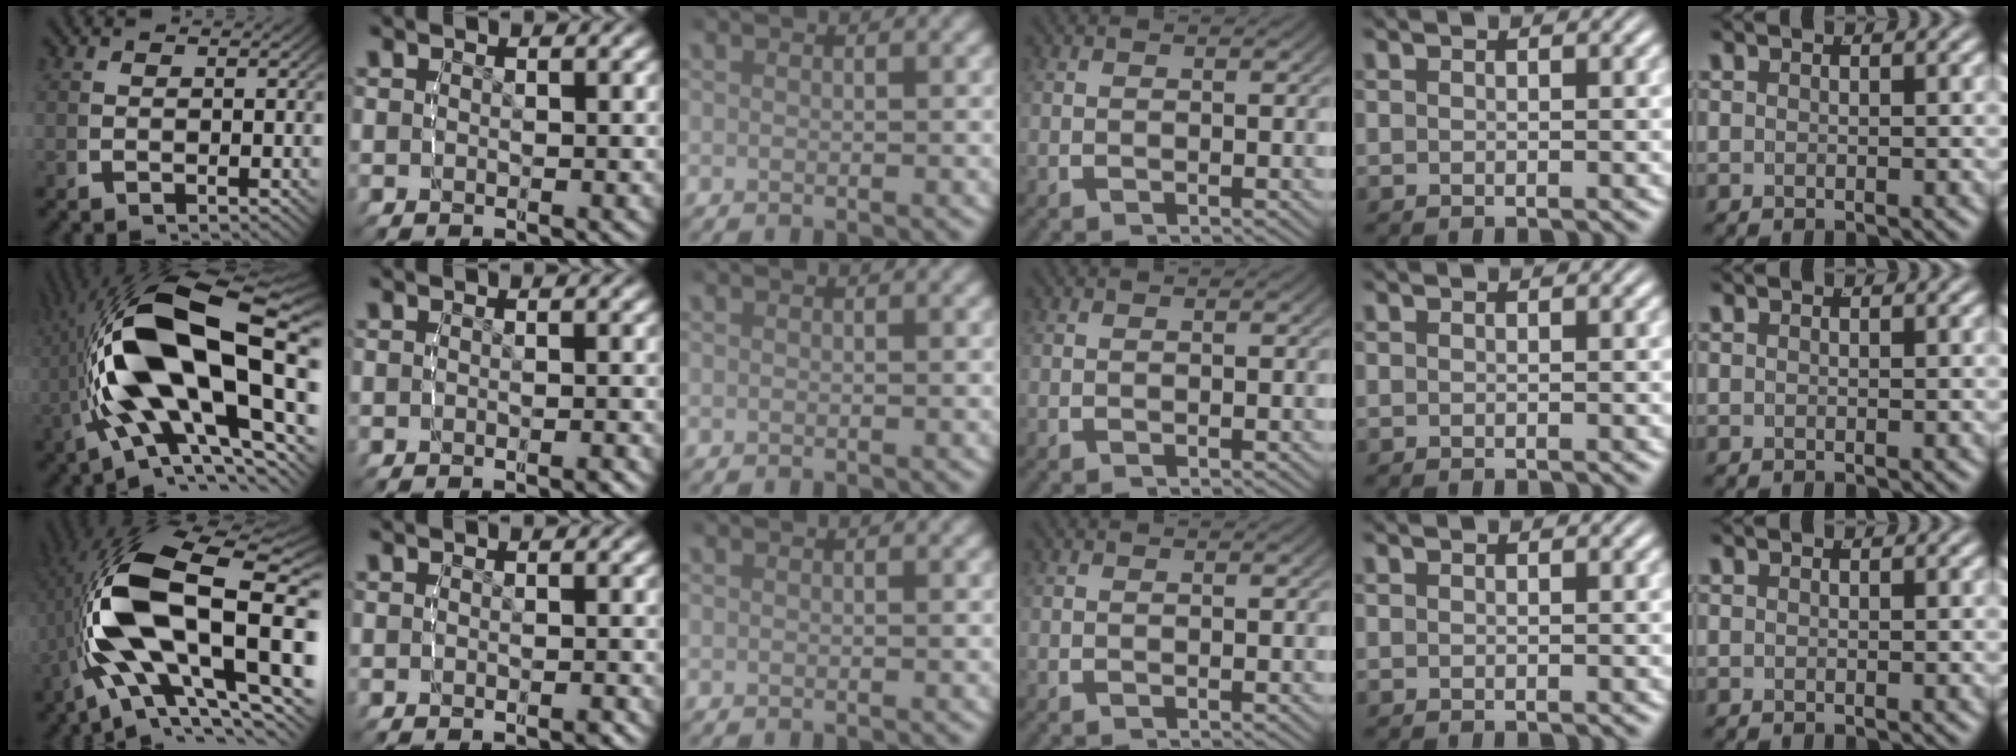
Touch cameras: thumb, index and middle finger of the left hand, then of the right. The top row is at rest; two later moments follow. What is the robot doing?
{"motion": "lift_and_place", "object": "button"}